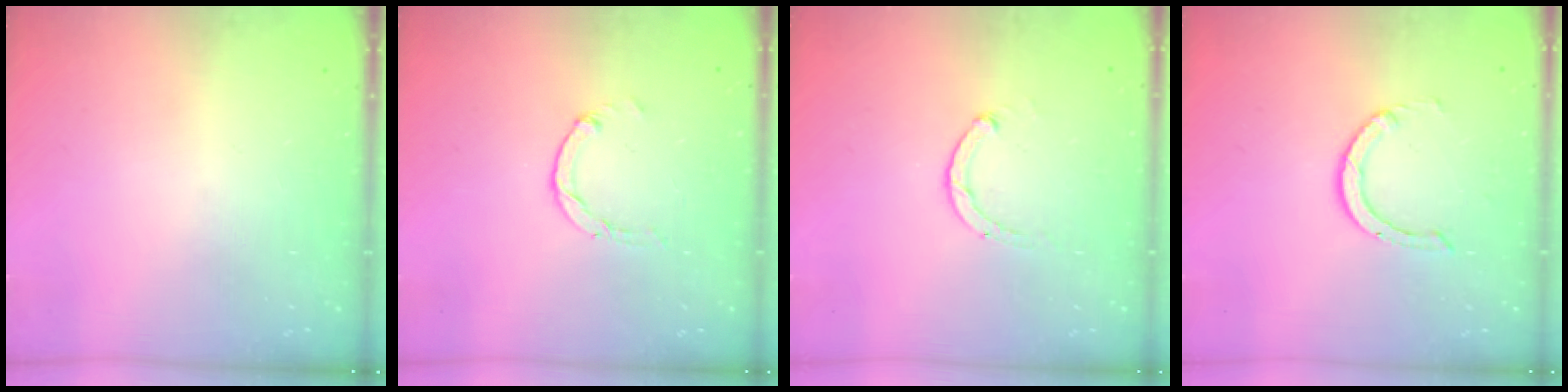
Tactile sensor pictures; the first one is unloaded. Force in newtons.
{"total": 1.1, "press": 1.1, "slide": 0.2}
{"total": 1.8, "press": 1.7, "slide": 0.5}
{"total": 2.8, "press": 2.8, "slide": 0.2}